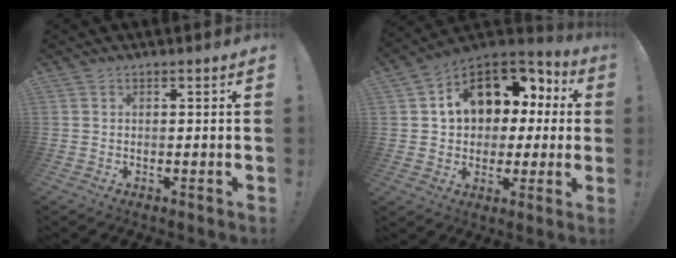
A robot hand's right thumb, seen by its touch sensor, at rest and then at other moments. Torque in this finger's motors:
{"motor_torque": [1.24, 1.27, 0.74, -0.49, 0.07]}